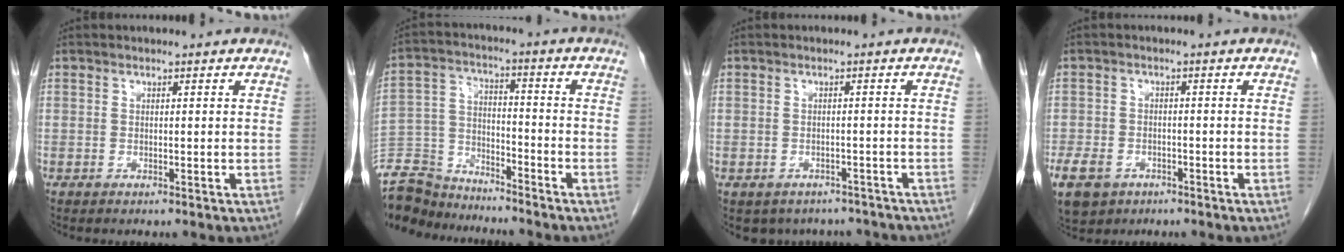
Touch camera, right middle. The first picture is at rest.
{"total": 12.0, "force": [-11.4, 3.1, 1.7], "torque": [-0.032, 0.015, -0.212]}
{"total": 7.9, "force": [-6.8, 3.9, 1.1], "torque": [-0.007, 0.014, -0.072]}
{"total": 11.6, "force": [-6.1, 8.6, 4.8], "torque": [-0.141, -0.004, -0.090]}